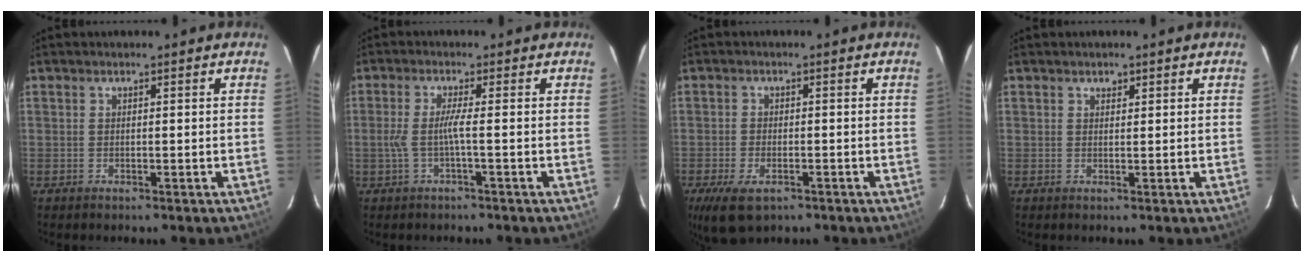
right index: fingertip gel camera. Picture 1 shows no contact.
{"total": 3.3, "force": [-0.9, -0.6, 3.1], "torque": [-0.073, -0.002, -0.014]}
{"total": 7.4, "force": [-4.2, 3.8, 4.8], "torque": [-0.114, -0.024, -0.075]}
{"total": 1.0, "force": [0.7, 0.8, 0.3], "torque": [-0.003, 0.003, 0.010]}